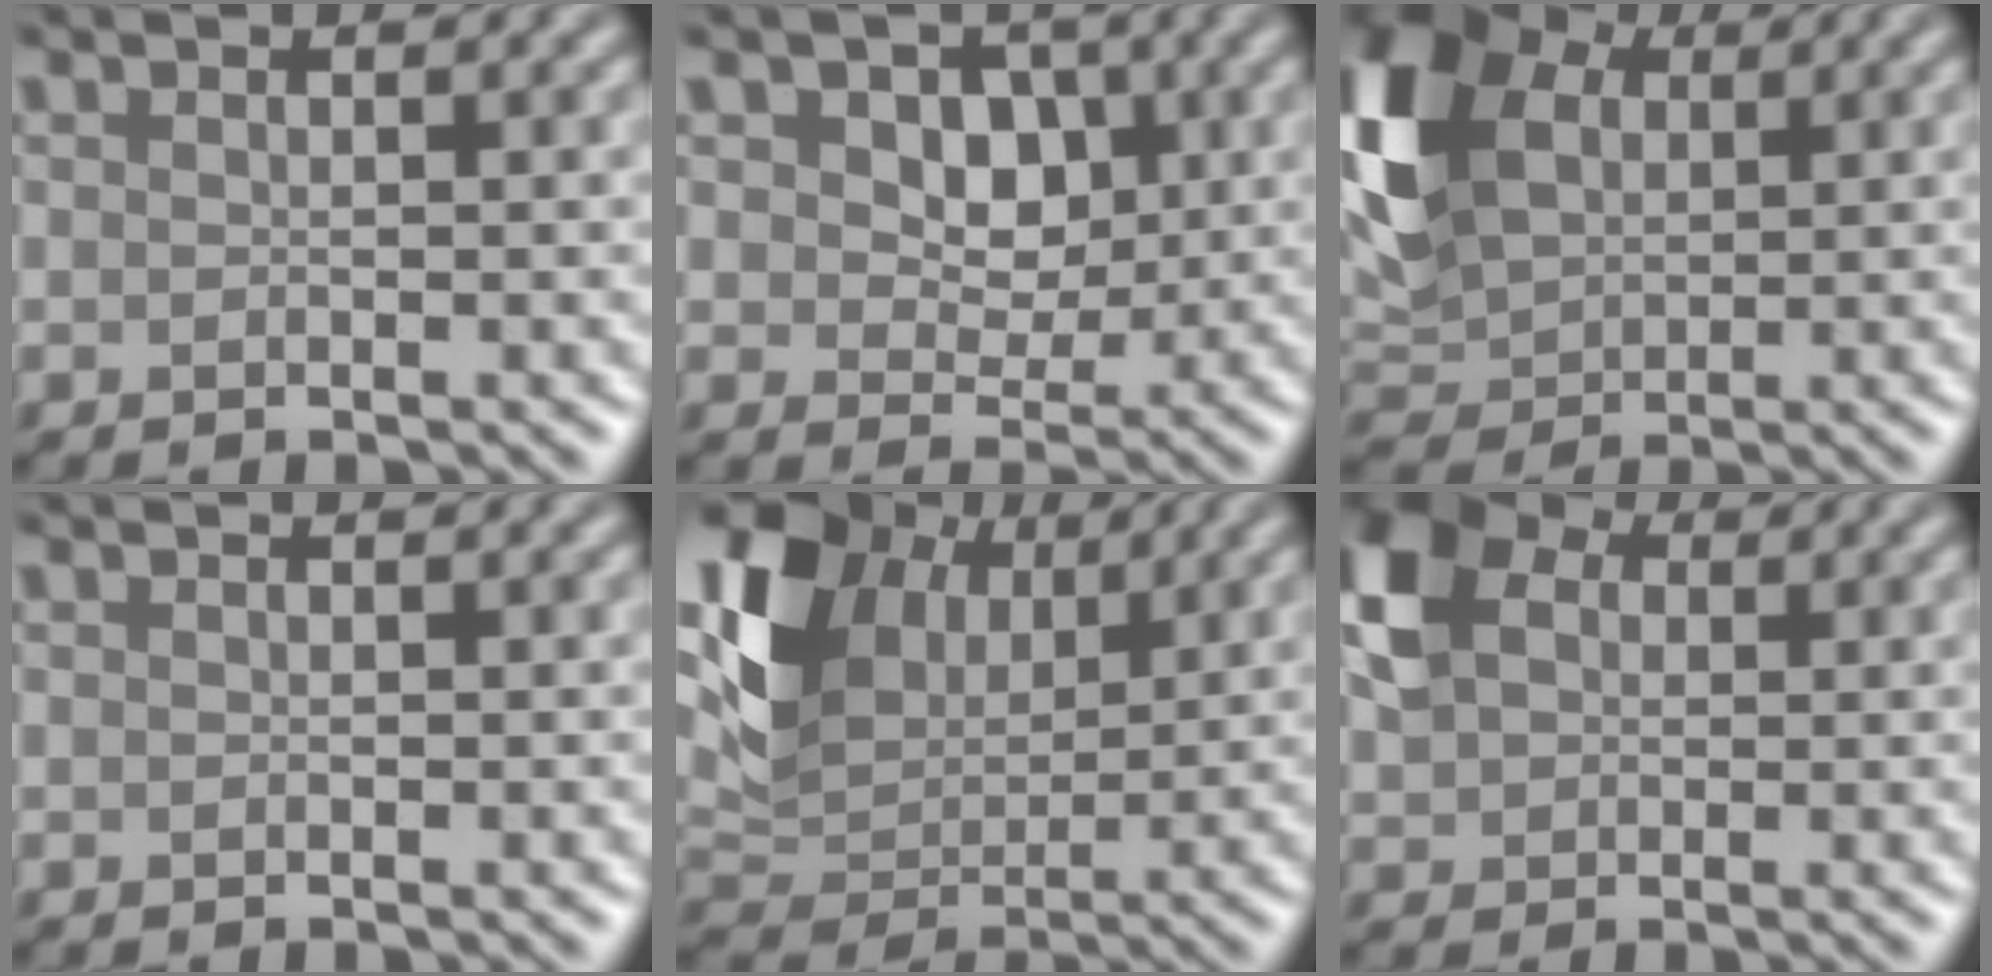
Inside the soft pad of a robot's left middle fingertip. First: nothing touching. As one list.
[{"total": 4.5, "force": [1.3, 3.3, 2.8], "torque": [-0.055, -0.003, 0.004]}, {"total": 9.9, "force": [3.1, 7.0, 6.4], "torque": [-0.165, 0.019, 0.055]}, {"total": 0.0}, {"total": 9.3, "force": [4.8, 6.2, 5.1], "torque": [-0.120, 0.005, 0.090]}, {"total": 5.6, "force": [1.5, 4.2, 3.3], "torque": [-0.085, 0.012, 0.022]}]